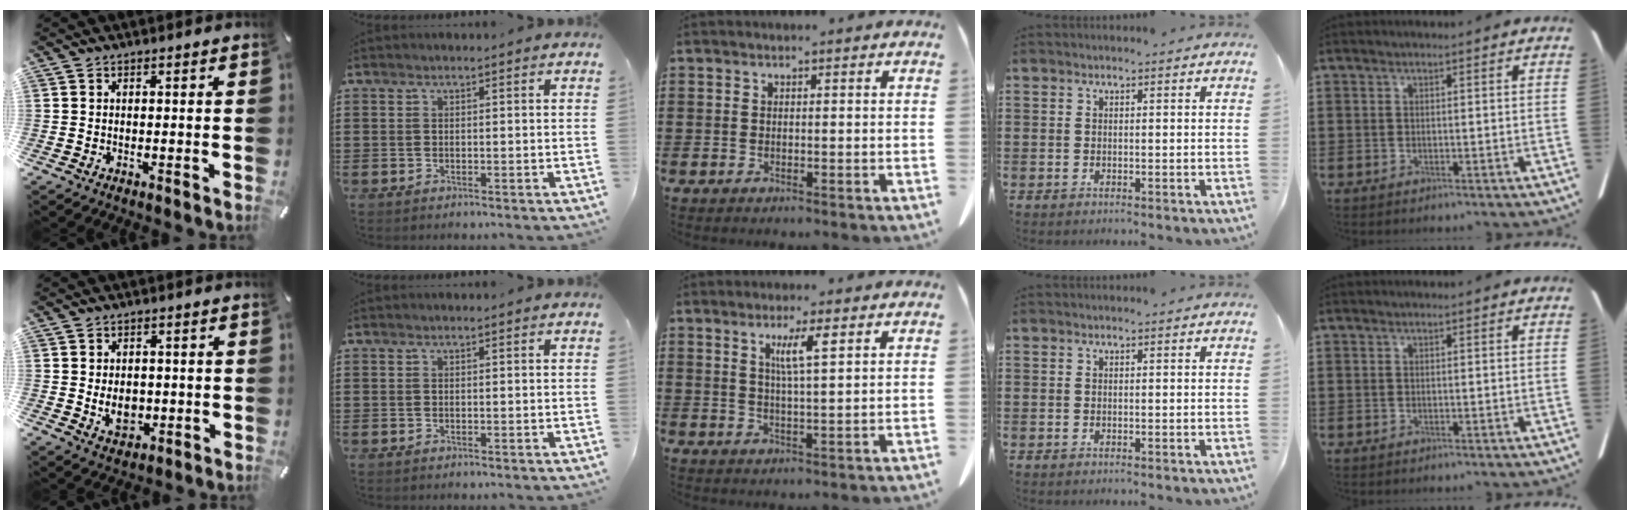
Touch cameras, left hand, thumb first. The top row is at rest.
{"thumb": {"total": 5.6, "force": [-0.5, 4.5, 3.4], "torque": [-0.051, -0.007, -0.012]}, "middle": {"total": 4.6, "force": [2.2, 0.4, 4.1], "torque": [-0.086, 0.001, 0.034]}}